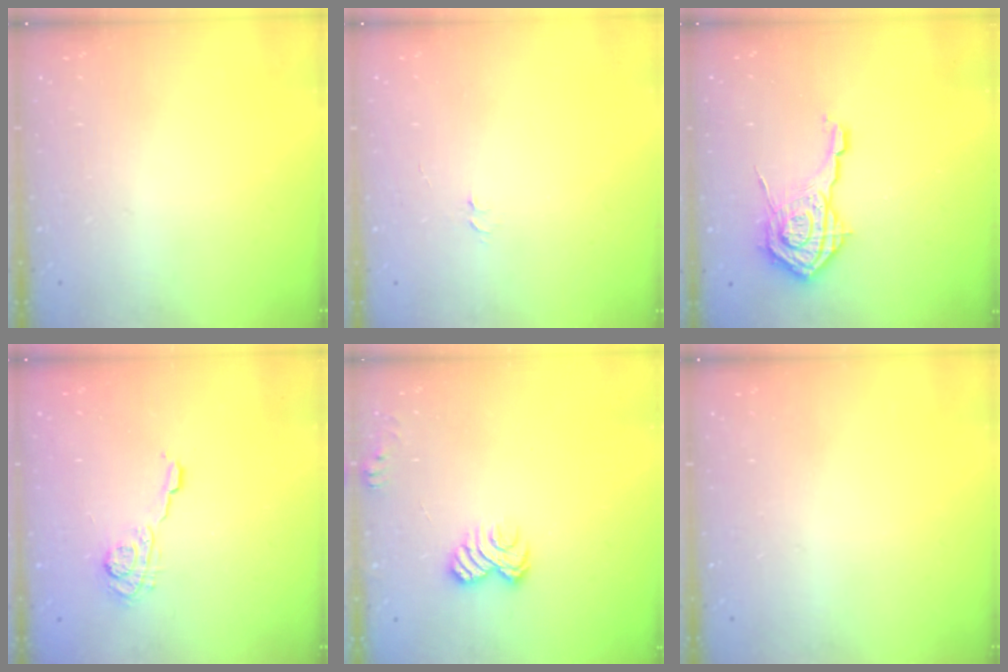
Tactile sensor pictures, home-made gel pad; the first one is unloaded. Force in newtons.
{"total": 3.5, "press": 3.5, "slide": 0.3}
{"total": 13.6, "press": 13.5, "slide": 1.4}
{"total": 6.1, "press": 6.1, "slide": 0.7}
{"total": 6.0, "press": 5.8, "slide": 1.3}
{"total": 0.0}